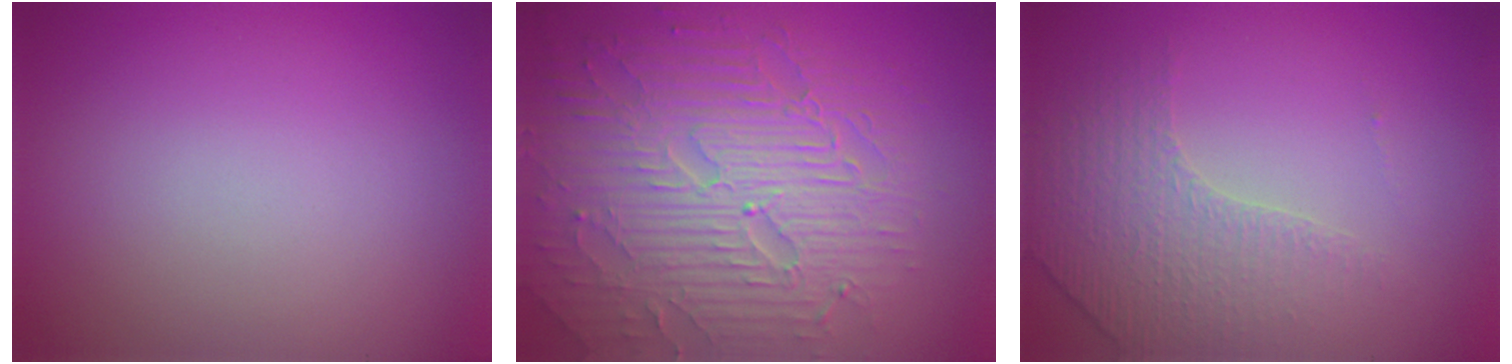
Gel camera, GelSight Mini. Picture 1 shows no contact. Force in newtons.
{"total": 8.8, "press": 6.3, "slide": 6.1}
{"total": 4.4, "press": 3.0, "slide": 3.3}